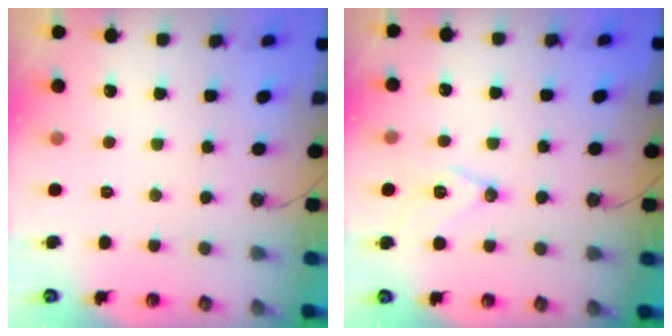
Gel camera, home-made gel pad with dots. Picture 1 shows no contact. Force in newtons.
{"total": 10.7, "press": 10.1, "slide": 3.4}